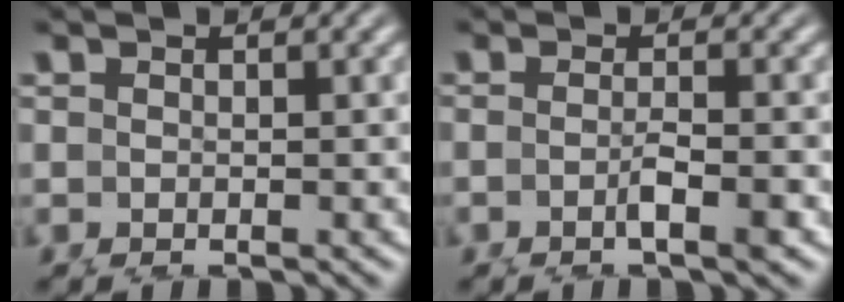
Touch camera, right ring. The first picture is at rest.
{"total": 1.5, "force": [-0.2, -0.3, 1.5], "torque": [-0.024, -0.008, 0.001]}